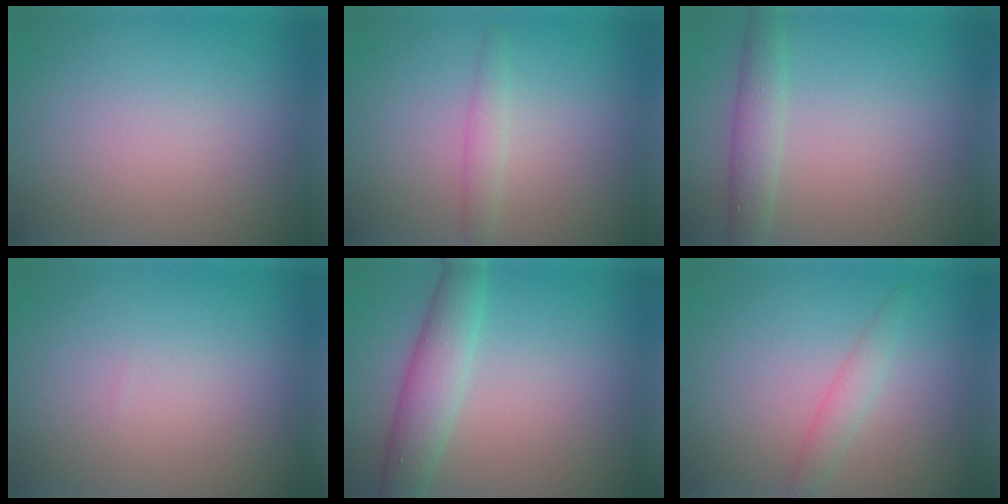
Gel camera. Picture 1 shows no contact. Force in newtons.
{"total": 1.5, "press": 1.5, "slide": 0.1}
{"total": 2.6, "press": 2.6, "slide": 0.0}
{"total": 0.0}
{"total": 4.4, "press": 4.4, "slide": 0.1}
{"total": 1.7, "press": 1.7, "slide": 0.1}